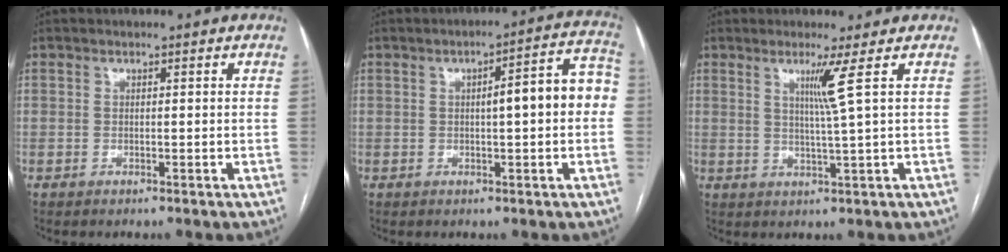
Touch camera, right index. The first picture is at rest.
{"total": 8.6, "force": [0.1, 1.4, 8.5], "torque": [-0.109, 0.035, -0.001]}
{"total": 4.0, "force": [1.6, -1.8, 3.2], "torque": [-0.063, -0.013, 0.036]}